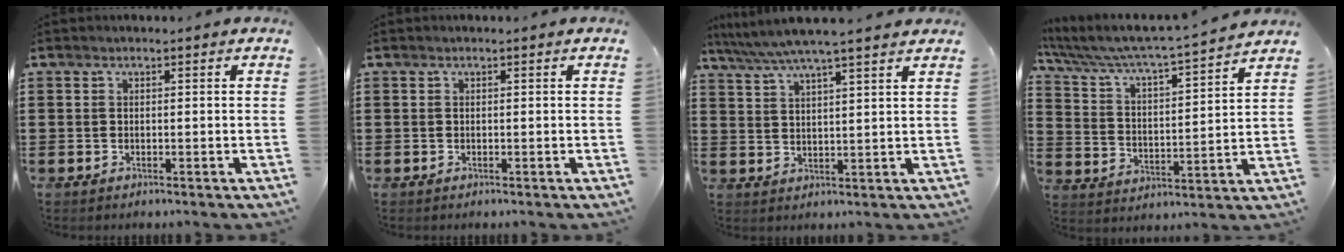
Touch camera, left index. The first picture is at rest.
{"total": 0.0}
{"total": 5.8, "force": [5.1, -0.1, 2.9], "torque": [-0.071, -0.023, 0.088]}
{"total": 5.2, "force": [4.8, -0.1, 1.8], "torque": [-0.061, -0.042, 0.073]}